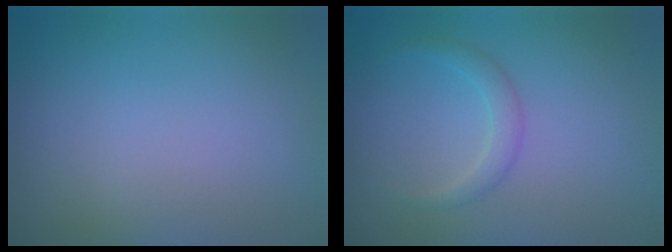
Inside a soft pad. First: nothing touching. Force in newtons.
{"total": 1.6, "press": 1.6, "slide": 0.0}